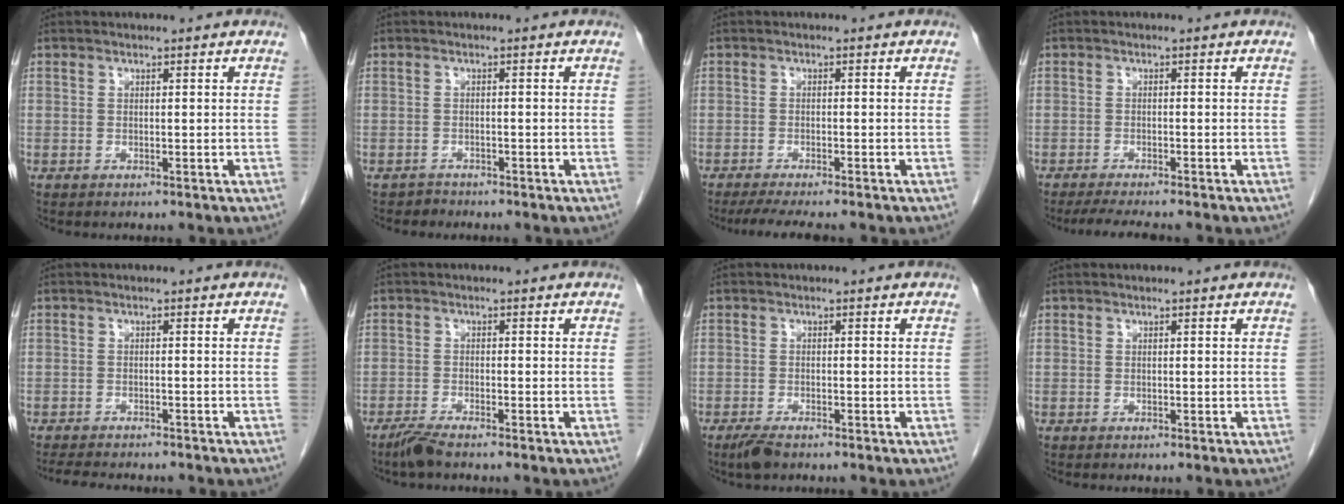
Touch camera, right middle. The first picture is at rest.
{"total": 1.2, "force": [-1.0, 0.4, -0.5], "torque": [0.004, -0.001, -0.020]}
{"total": 6.8, "force": [-5.7, 0.8, 3.6], "torque": [-0.048, -0.013, -0.088]}
{"total": 5.9, "force": [-5.1, 0.6, 2.9], "torque": [-0.041, -0.013, -0.079]}
{"total": 8.7, "force": [-7.7, 1.9, 3.6], "torque": [-0.054, -0.006, -0.106]}
{"total": 2.6, "force": [-2.3, 0.0, 1.4], "torque": [-0.038, -0.008, -0.047]}
{"total": 2.6, "force": [-2.0, 0.6, 1.5], "torque": [-0.038, -0.007, -0.034]}
{"total": 0.0}